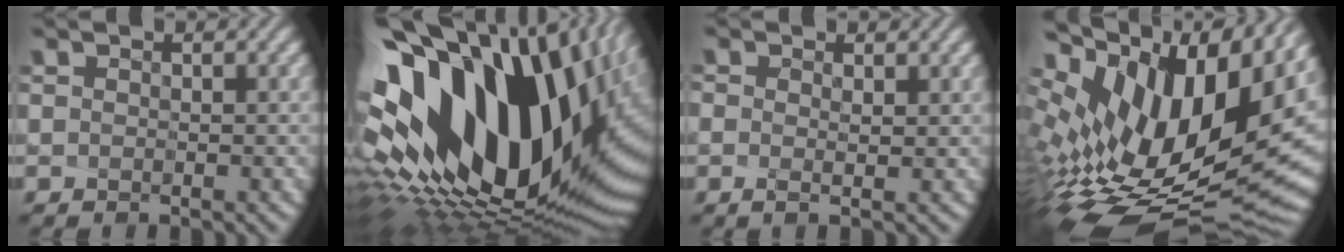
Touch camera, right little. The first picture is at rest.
{"total": 19.9, "force": [2.7, 10.0, 17.0], "torque": [-0.311, -0.071, 0.075]}
{"total": 0.6, "force": [-0.1, -0.5, 0.3], "torque": [-0.004, -0.017, 0.010]}
{"total": 15.8, "force": [4.9, 7.5, 13.0], "torque": [-0.209, 0.012, 0.104]}